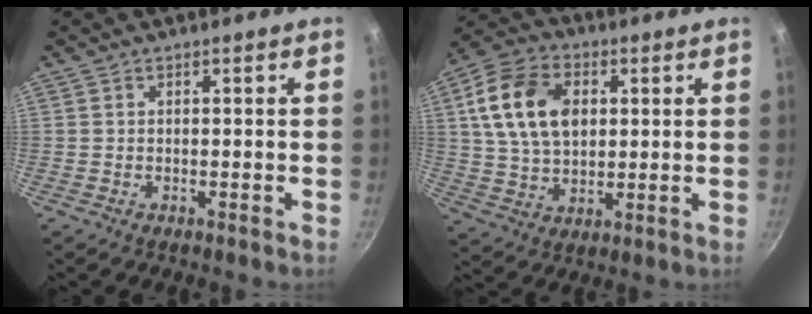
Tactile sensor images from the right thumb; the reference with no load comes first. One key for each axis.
{"total": 15.5, "fx": 3.6, "fy": 10.5, "fz": 10.8, "tx": -0.179, "ty": 0.001, "tz": 0.058}